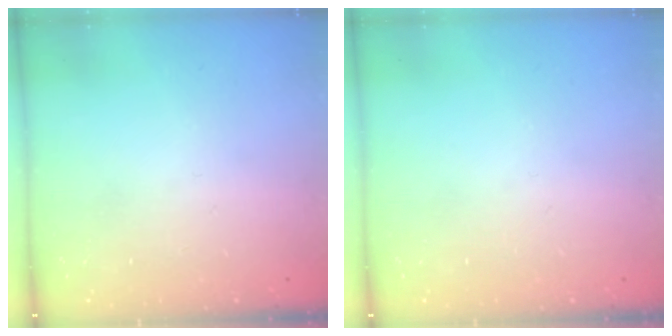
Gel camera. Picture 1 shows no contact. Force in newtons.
{"total": 0.0}